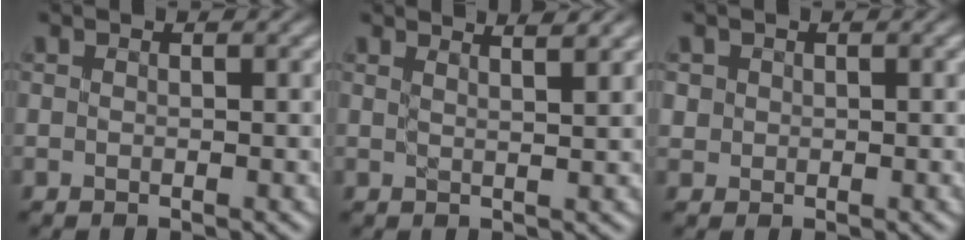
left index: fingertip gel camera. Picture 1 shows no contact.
{"total": 4.1, "force": [3.3, 1.2, 2.0], "torque": [-0.002, 0.023, 0.012]}
{"total": 0.6, "force": [0.1, 0.6, -0.2], "torque": [0.000, -0.005, 0.008]}